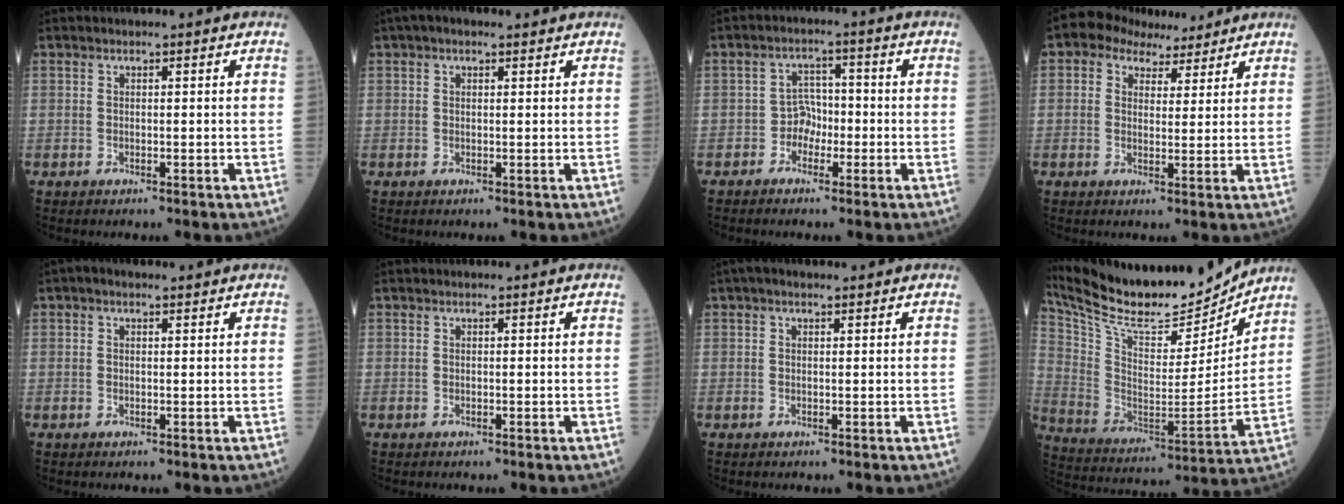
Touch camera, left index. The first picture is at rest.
{"total": 3.2, "force": [2.2, 1.3, 2.0], "torque": [-0.030, 0.030, 0.035]}
{"total": 3.1, "force": [-1.5, 2.4, 1.3], "torque": [-0.012, 0.009, -0.034]}
{"total": 6.4, "force": [4.6, 3.9, 2.0], "torque": [-0.028, 0.029, 0.074]}
{"total": 1.6, "force": [0.9, 0.8, 1.0], "torque": [-0.018, 0.018, 0.013]}
{"total": 0.0}
{"total": 2.3, "force": [1.5, 0.8, 1.4], "torque": [-0.021, 0.025, 0.025]}
{"total": 21.5, "force": [19.6, 4.2, 7.7], "torque": [-0.156, -0.017, 0.326]}